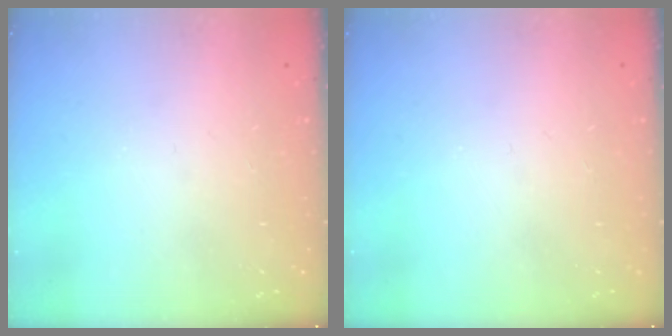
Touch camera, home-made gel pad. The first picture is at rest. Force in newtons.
{"total": 0.0}